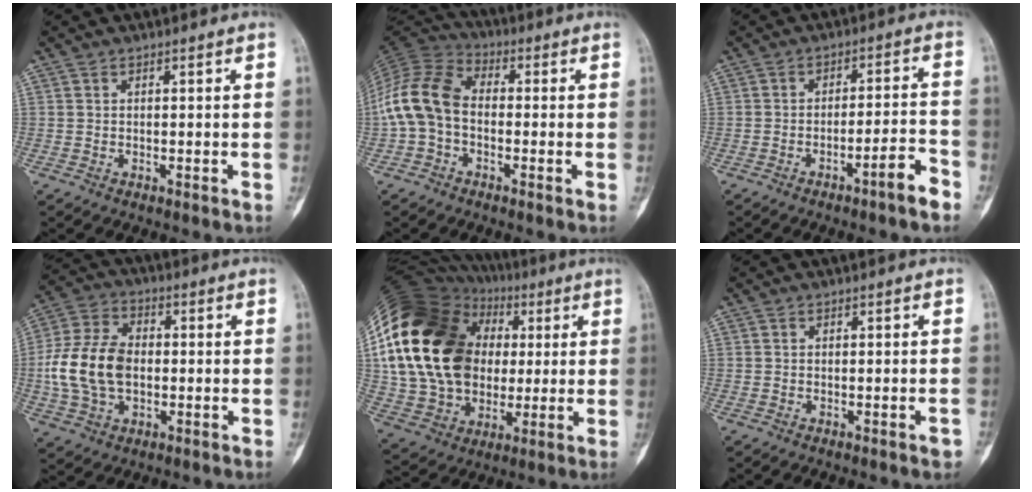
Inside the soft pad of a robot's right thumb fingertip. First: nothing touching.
{"total": 11.5, "force": [-1.5, 8.0, 8.1], "torque": [-0.159, 0.034, -0.042]}
{"total": 6.7, "force": [-4.3, 0.6, 5.1], "torque": [-0.078, 0.041, -0.064]}
{"total": 14.0, "force": [-1.1, 9.4, 10.4], "torque": [-0.198, 0.024, -0.021]}
{"total": 29.1, "force": [4.0, 21.8, 18.8], "torque": [-0.345, 0.033, 0.083]}
{"total": 1.1, "force": [-0.7, 0.2, 0.9], "torque": [-0.009, 0.005, -0.009]}